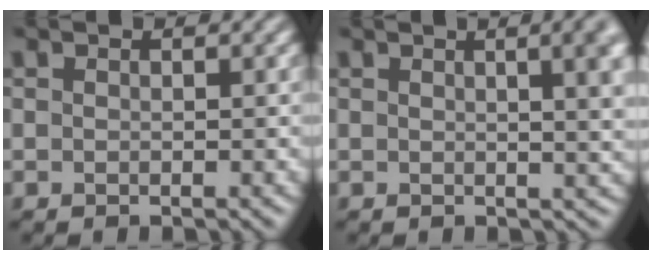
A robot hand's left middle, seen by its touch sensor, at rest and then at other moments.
{"total": 8.3, "force": [2.6, 3.8, 6.9], "torque": [-0.026, 0.041, 0.009]}